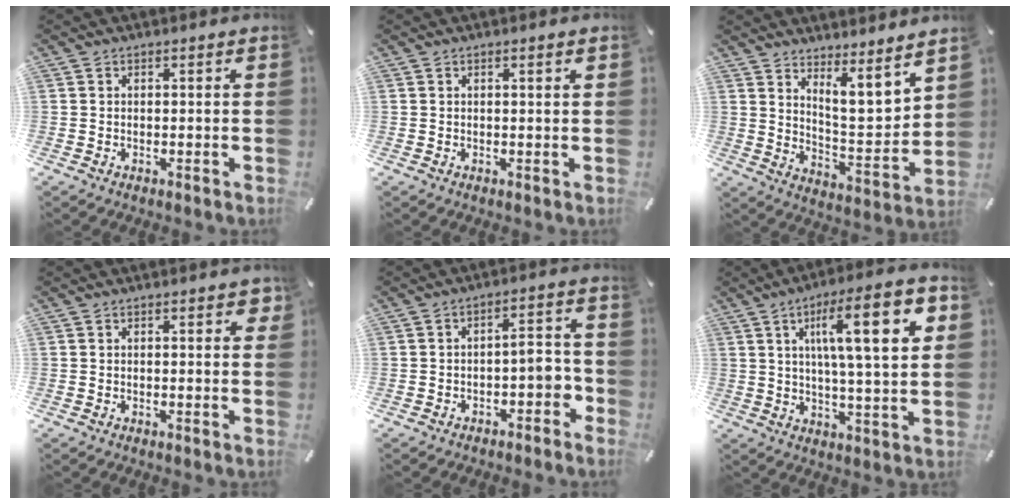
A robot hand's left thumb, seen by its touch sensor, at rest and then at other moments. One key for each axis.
{"total": 1.1, "fx": 0.3, "fy": 0.0, "fz": 1.1, "tx": -0.020, "ty": 0.000, "tz": 0.005}
{"total": 9.2, "fx": 7.6, "fy": 2.3, "fz": 4.6, "tx": -0.068, "ty": -0.074, "tz": 0.134}
{"total": 2.5, "fx": 0.9, "fy": 0.9, "fz": 2.2, "tx": -0.030, "ty": -0.002, "tz": 0.011}
{"total": 6.0, "fx": -2.2, "fy": 3.4, "fz": 4.4, "tx": -0.057, "ty": 0.011, "tz": -0.044}
{"total": 18.1, "fx": 6.4, "fy": 4.2, "fz": 16.5, "tx": -0.260, "ty": -0.009, "tz": 0.086}